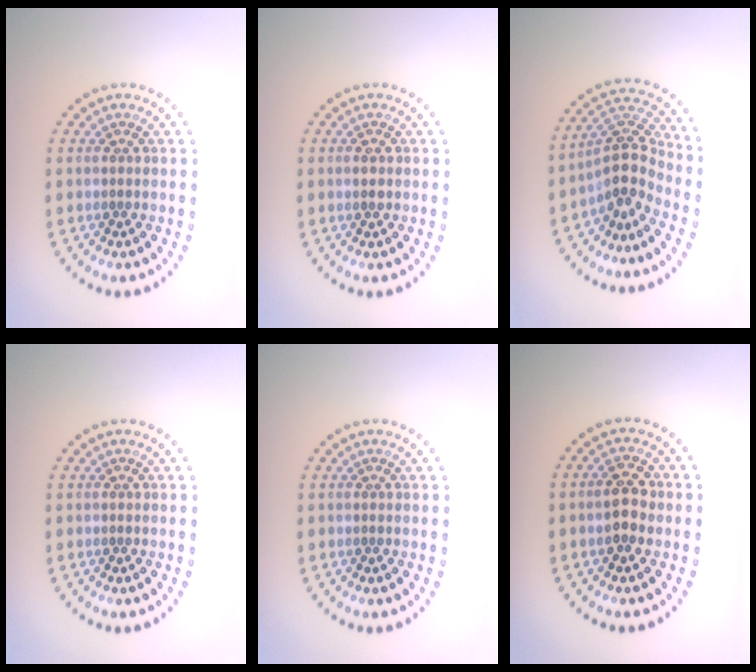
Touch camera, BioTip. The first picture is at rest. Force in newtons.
{"total": 1.3, "press": 1.3, "slide": 0.2}
{"total": 3.8, "press": 3.0, "slide": 2.3}
{"total": 0.0}
{"total": 0.0}
{"total": 2.7, "press": 2.6, "slide": 0.3}